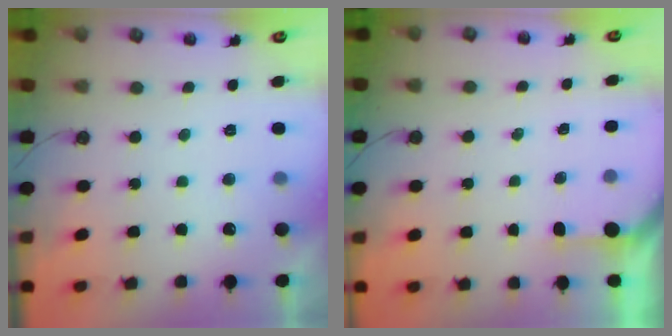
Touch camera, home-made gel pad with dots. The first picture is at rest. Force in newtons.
{"total": 1.2, "press": 1.2, "slide": 0.1}